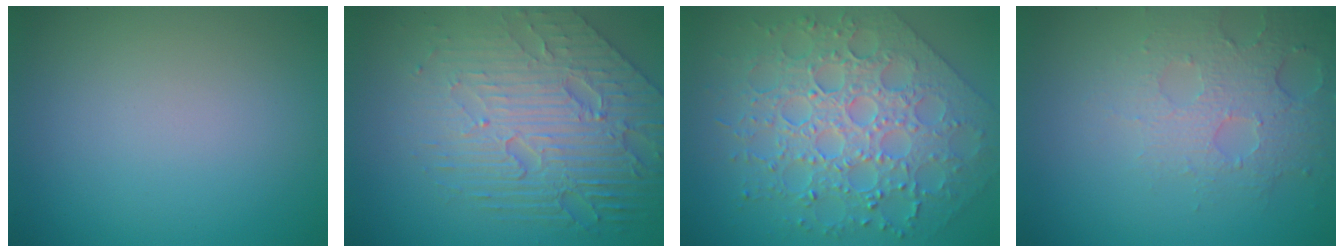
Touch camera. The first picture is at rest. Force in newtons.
{"total": 8.4, "press": 5.6, "slide": 6.2}
{"total": 6.8, "press": 6.0, "slide": 3.3}
{"total": 3.7, "press": 3.4, "slide": 1.5}